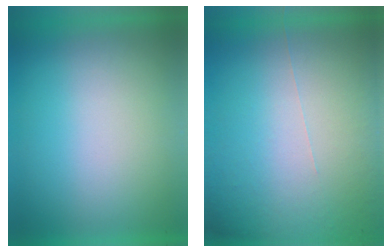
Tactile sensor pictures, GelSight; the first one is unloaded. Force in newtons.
{"total": 5.6}